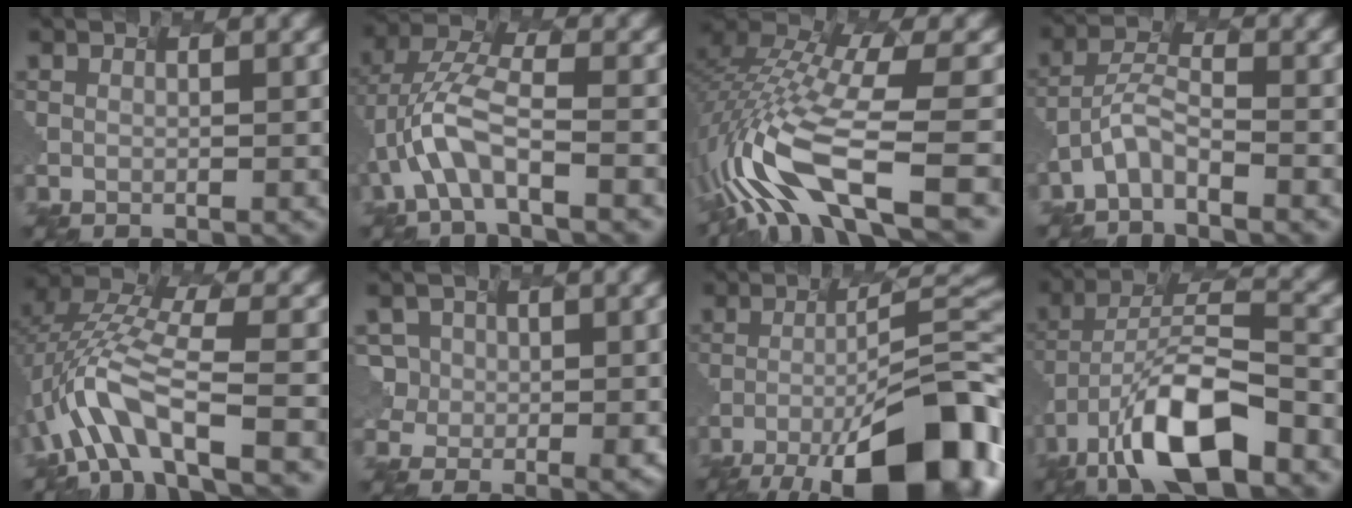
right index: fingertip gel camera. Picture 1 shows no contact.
{"total": 5.1, "force": [-3.8, 0.5, 3.4], "torque": [-0.100, 0.010, -0.046]}
{"total": 11.5, "force": [-5.0, 3.7, 9.8], "torque": [-0.236, 0.003, -0.046]}
{"total": 4.0, "force": [-3.9, -0.3, 0.7], "torque": [-0.040, 0.006, -0.047]}
{"total": 7.9, "force": [-4.9, 1.7, 6.0], "torque": [-0.139, 0.018, -0.065]}
{"total": 1.3, "force": [-0.3, 1.2, 0.2], "torque": [-0.028, -0.014, 0.032]}
{"total": 14.9, "force": [-7.6, 3.9, 12.2], "torque": [-0.161, -0.006, -0.094]}
{"total": 11.9, "force": [-8.9, 2.6, 7.5], "torque": [-0.151, 0.005, -0.125]}